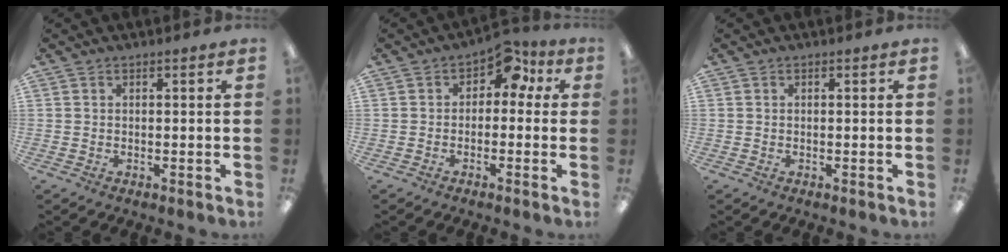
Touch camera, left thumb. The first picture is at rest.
{"total": 6.5, "force": [1.6, 4.5, 4.4], "torque": [-0.056, -0.002, 0.024]}
{"total": 0.0}